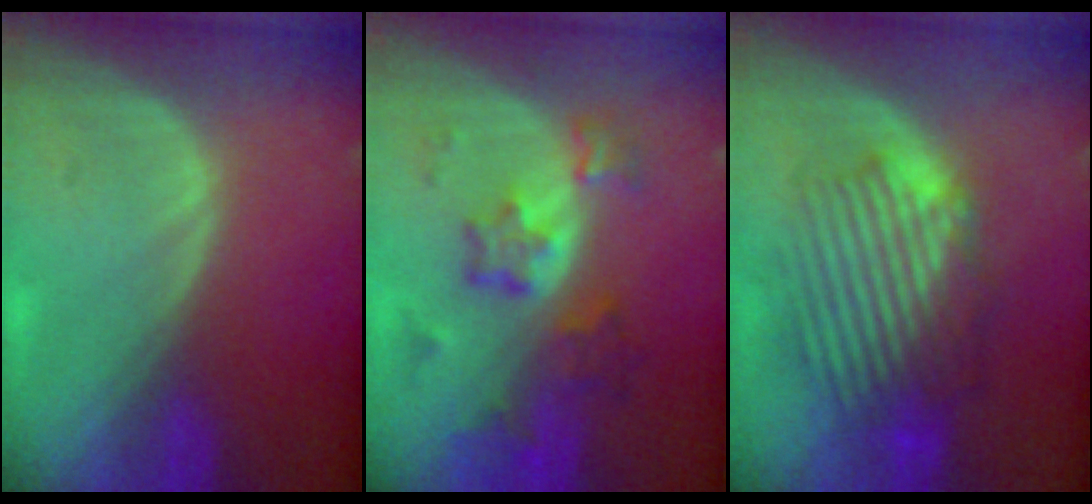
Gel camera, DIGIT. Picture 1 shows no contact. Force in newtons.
{"total": 7.0, "press": 6.7, "slide": 2.2}
{"total": 8.9, "press": 8.6, "slide": 2.3}